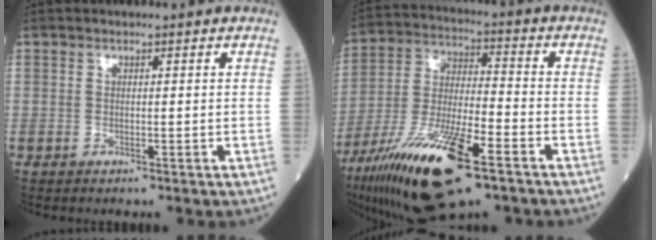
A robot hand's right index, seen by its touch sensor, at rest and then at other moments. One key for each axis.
{"total": 19.7, "fx": -11.0, "fy": 4.1, "fz": 15.7, "tx": -0.310, "ty": -0.038, "tz": -0.194}